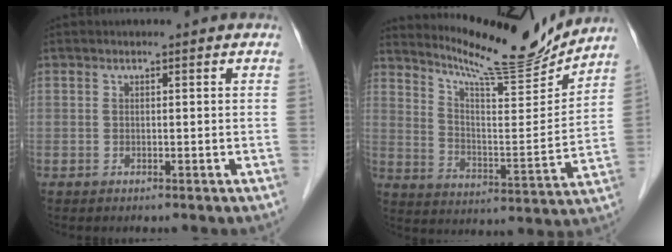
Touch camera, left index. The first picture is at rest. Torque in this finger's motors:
{"motor_torque": [-0.80, -0.92, 0.25, 0.06]}